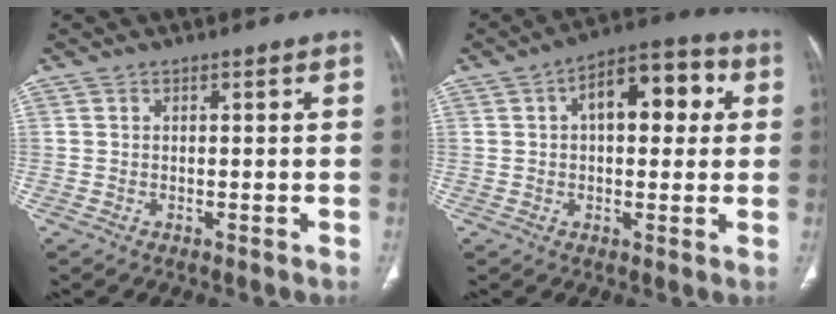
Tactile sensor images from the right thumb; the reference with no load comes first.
{"total": 12.2, "force": [3.0, 6.4, 9.9], "torque": [-0.111, 0.025, 0.036]}